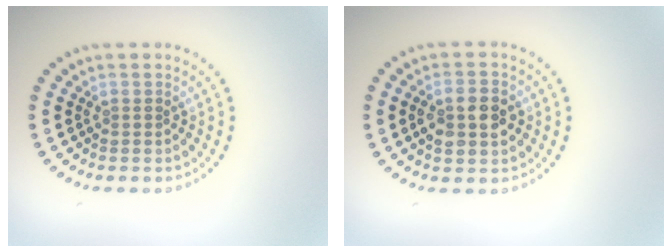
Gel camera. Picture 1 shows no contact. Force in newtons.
{"total": 3.7, "press": 3.7, "slide": 0.2}